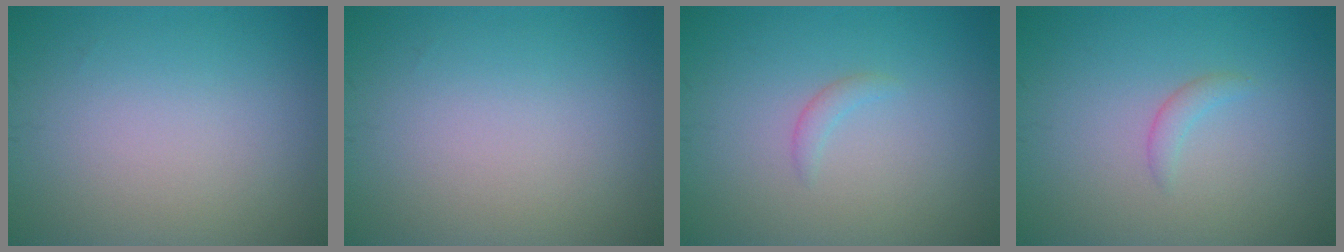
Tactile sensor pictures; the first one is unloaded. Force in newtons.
{"total": 0.0}
{"total": 0.9, "press": 0.9, "slide": 0.1}
{"total": 1.1, "press": 1.1, "slide": 0.1}